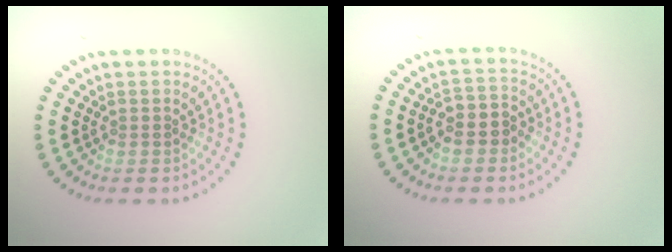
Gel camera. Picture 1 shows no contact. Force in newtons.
{"total": 2.6, "press": 2.4, "slide": 1.0}